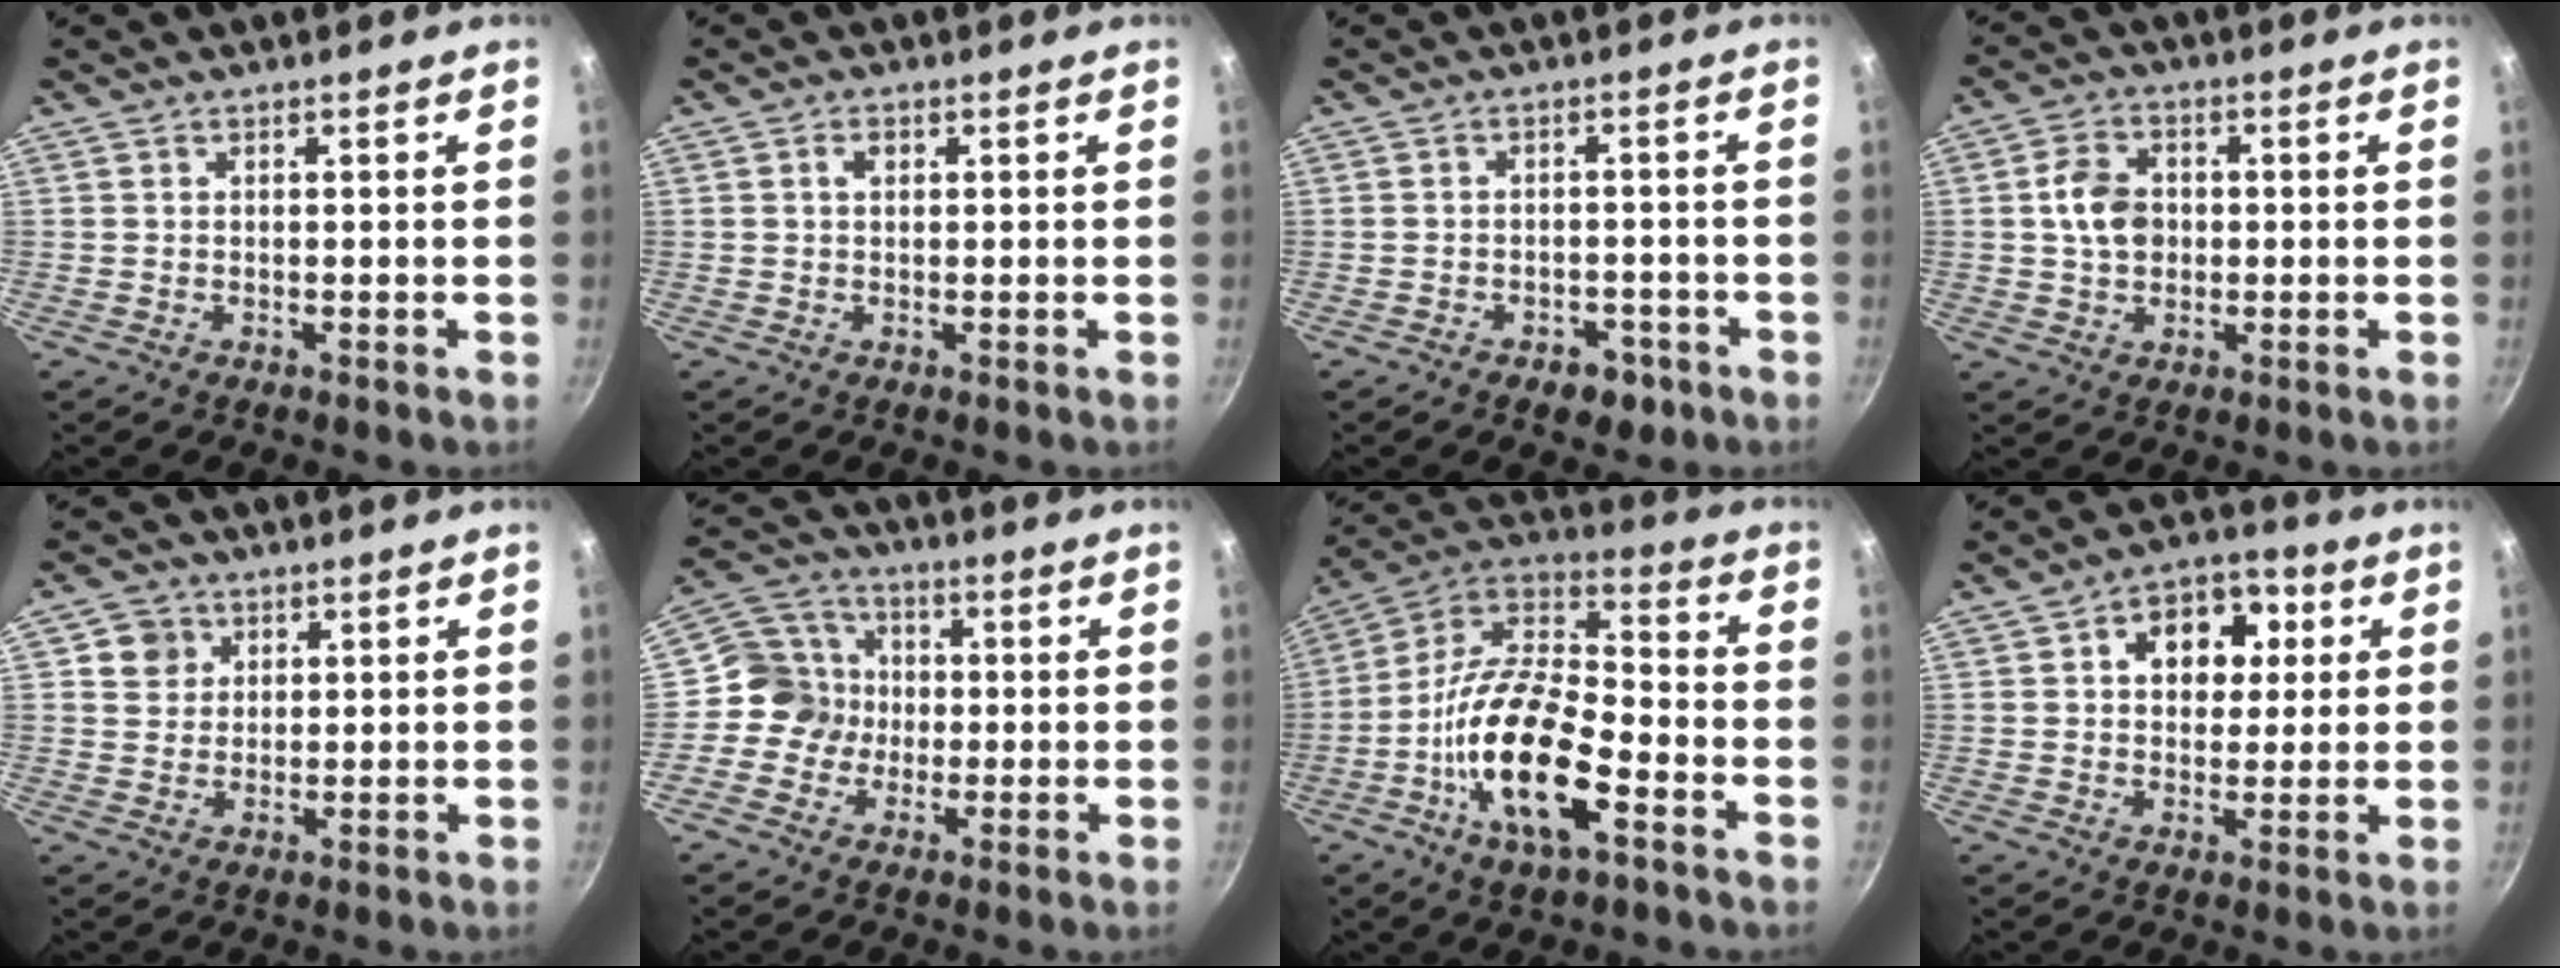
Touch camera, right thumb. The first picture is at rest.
{"total": 1.7, "force": [0.4, 1.2, 1.1], "torque": [-0.014, 0.004, 0.005]}
{"total": 4.9, "force": [-2.8, 3.1, 2.5], "torque": [-0.018, 0.023, -0.026]}
{"total": 7.2, "force": [0.3, 5.6, 4.6], "torque": [-0.065, 0.012, -0.001]}
{"total": 4.7, "force": [1.7, 4.2, 1.0], "torque": [0.019, 0.005, 0.026]}
{"total": 8.6, "force": [-0.9, 8.2, 2.4], "torque": [-0.004, 0.026, -0.041]}
{"total": 20.2, "force": [-7.5, 8.7, 16.6], "torque": [-0.302, 0.043, -0.160]}
{"total": 11.0, "force": [2.9, 8.2, 6.8], "torque": [-0.054, 0.008, 0.031]}